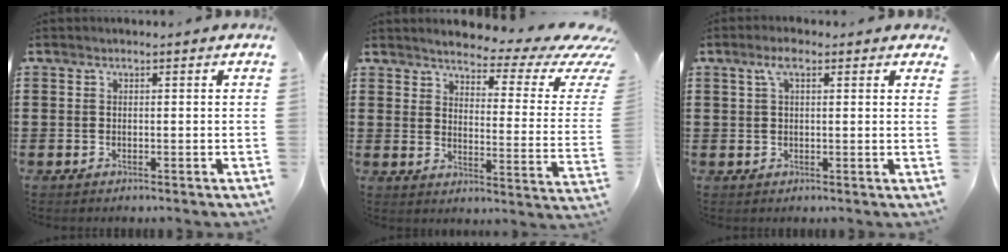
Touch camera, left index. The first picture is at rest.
{"total": 4.8, "force": [3.6, 1.0, 2.9], "torque": [-0.051, -0.034, 0.052]}
{"total": 3.7, "force": [2.1, 1.1, 2.9], "torque": [-0.061, 0.006, 0.035]}